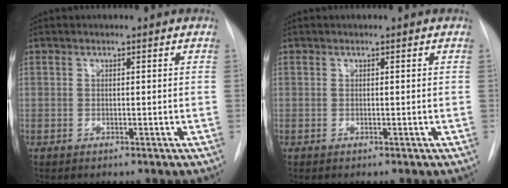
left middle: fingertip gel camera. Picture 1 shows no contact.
{"total": 0.0}